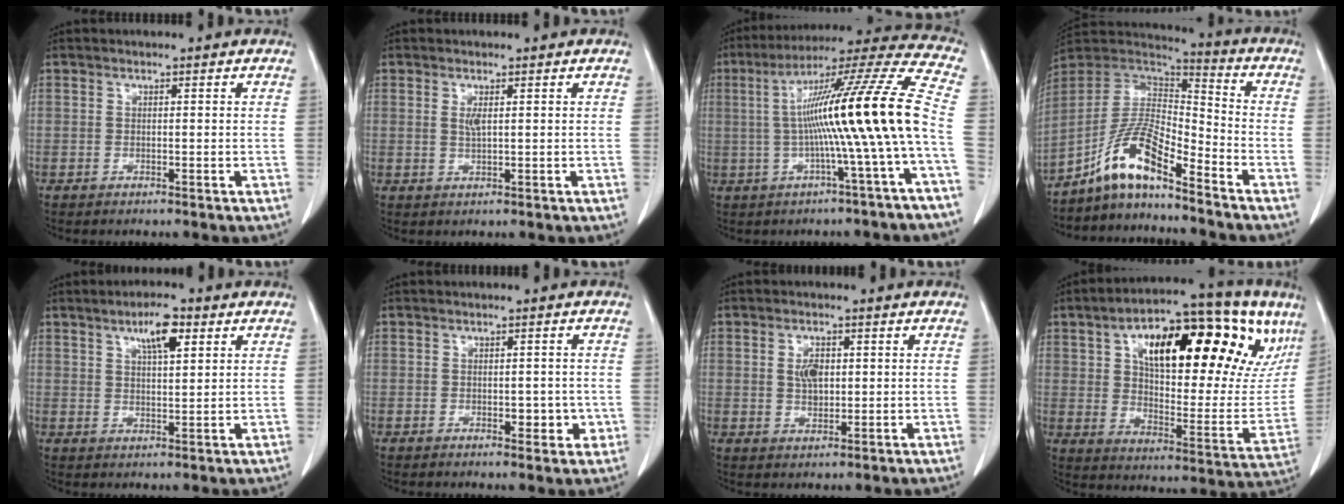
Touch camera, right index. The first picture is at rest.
{"total": 1.4, "force": [0.5, 0.2, 1.3], "torque": [-0.031, -0.004, 0.011]}
{"total": 18.6, "force": [-1.2, -1.7, 18.5], "torque": [-0.284, 0.022, -0.029]}
{"total": 10.9, "force": [-7.8, 1.7, 7.4], "torque": [-0.155, 0.020, -0.148]}
{"total": 5.8, "force": [3.1, 1.5, 4.7], "torque": [-0.083, 0.003, 0.051]}
{"total": 3.1, "force": [-0.7, 1.7, 2.5], "torque": [-0.025, 0.002, -0.003]}
{"total": 3.6, "force": [0.7, 2.0, 2.9], "torque": [-0.052, 0.002, 0.016]}
{"total": 31.8, "force": [14.2, 11.9, 25.9], "torque": [-0.344, 0.066, 0.221]}